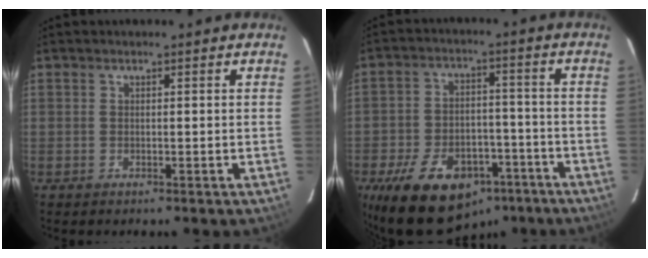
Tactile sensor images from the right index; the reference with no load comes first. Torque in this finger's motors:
{"motor_torque": [1.52, -0.62, 0.59, 0.12]}